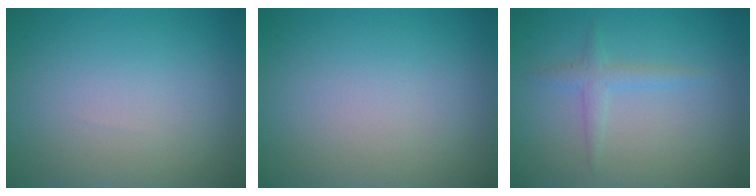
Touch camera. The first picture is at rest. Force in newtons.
{"total": 0.0}
{"total": 1.6, "press": 1.6, "slide": 0.1}